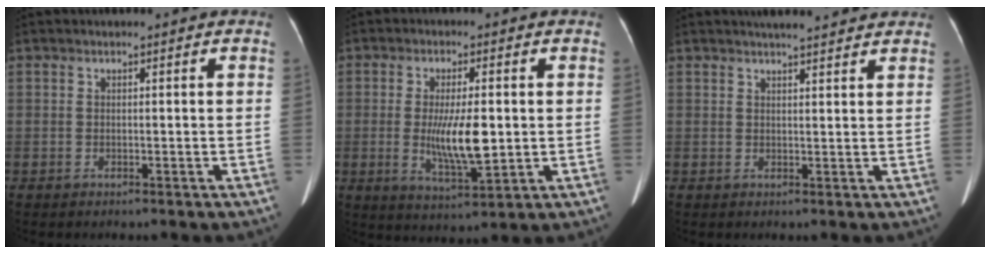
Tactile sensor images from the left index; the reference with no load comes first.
{"total": 8.4, "force": [-0.4, 2.0, 8.2], "torque": [-0.154, -0.014, -0.003]}
{"total": 8.0, "force": [7.1, 1.3, 3.5], "torque": [-0.044, 0.020, 0.085]}